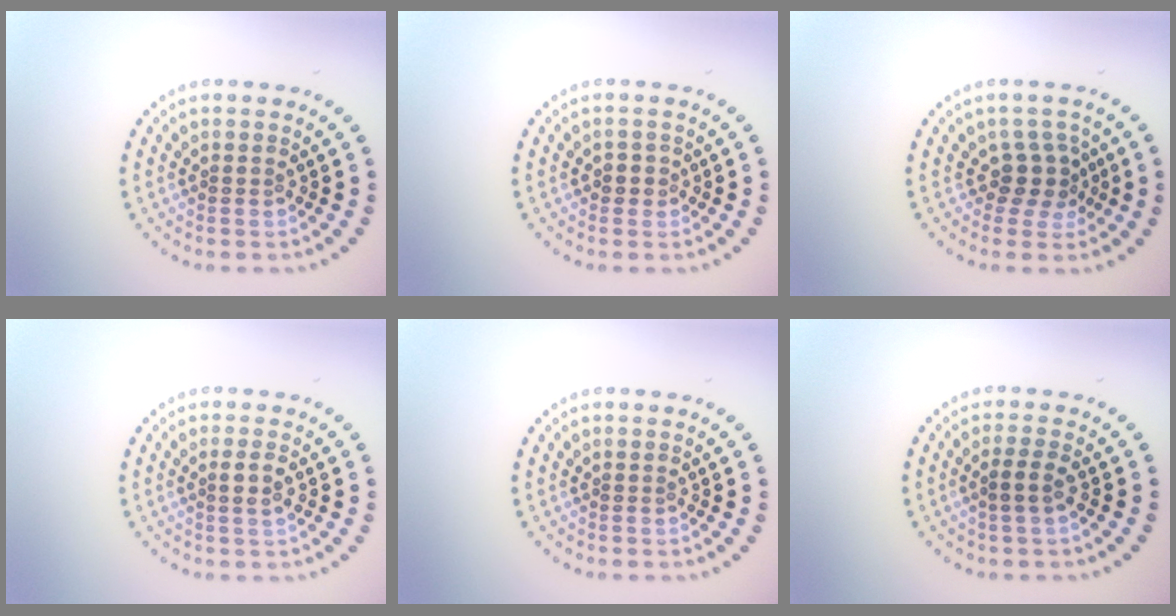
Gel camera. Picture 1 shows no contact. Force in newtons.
{"total": 1.2, "press": 1.1, "slide": 0.5}
{"total": 2.5, "press": 2.0, "slide": 1.5}
{"total": 1.5, "press": 1.4, "slide": 0.6}
{"total": 0.0}
{"total": 1.6, "press": 1.4, "slide": 0.9}